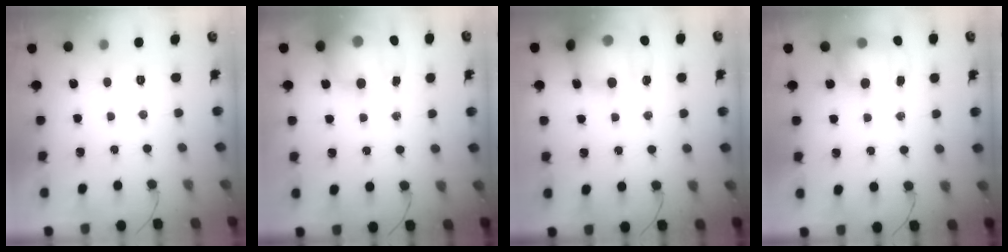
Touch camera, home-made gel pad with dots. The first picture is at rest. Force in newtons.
{"total": 15.4, "press": 15.1, "slide": 3.4}
{"total": 16.4, "press": 16.0, "slide": 3.7}
{"total": 8.1, "press": 7.7, "slide": 2.4}